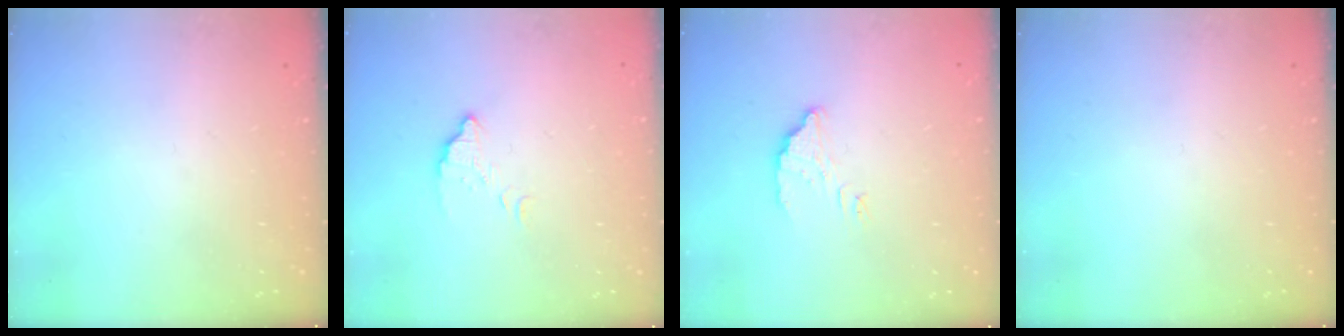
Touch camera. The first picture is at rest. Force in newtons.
{"total": 4.3, "press": 4.3, "slide": 0.3}
{"total": 3.6, "press": 3.6, "slide": 0.2}
{"total": 0.0}